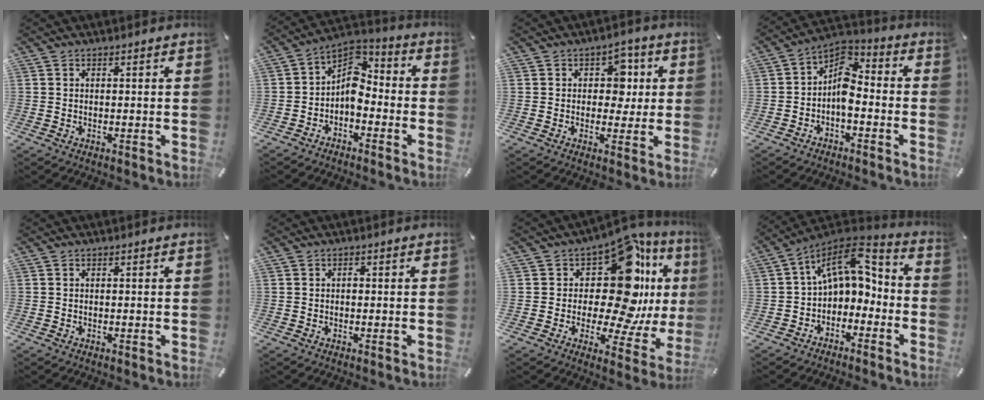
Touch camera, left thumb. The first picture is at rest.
{"total": 7.6, "force": [-2.7, 5.6, 4.4], "torque": [-0.087, 0.012, -0.057]}
{"total": 7.1, "force": [0.9, 5.8, 4.0], "torque": [-0.042, 0.000, 0.007]}
{"total": 7.7, "force": [-2.9, 4.7, 5.4], "torque": [-0.110, 0.000, -0.062]}
{"total": 0.0}
{"total": 0.9, "force": [-0.1, 0.8, 0.5], "torque": [-0.010, 0.004, -0.003]}
{"total": 21.0, "force": [6.5, 11.6, 16.2], "torque": [-0.227, -0.070, 0.109]}
{"total": 11.4, "force": [3.2, 7.5, 7.9], "torque": [-0.134, -0.013, 0.062]}